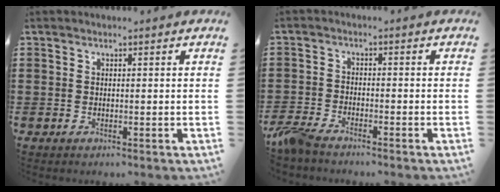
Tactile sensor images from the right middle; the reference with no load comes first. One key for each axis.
{"total": 3.6, "fx": -3.2, "fy": 0.6, "fz": 1.5, "tx": -0.060, "ty": -0.008, "tz": -0.074}